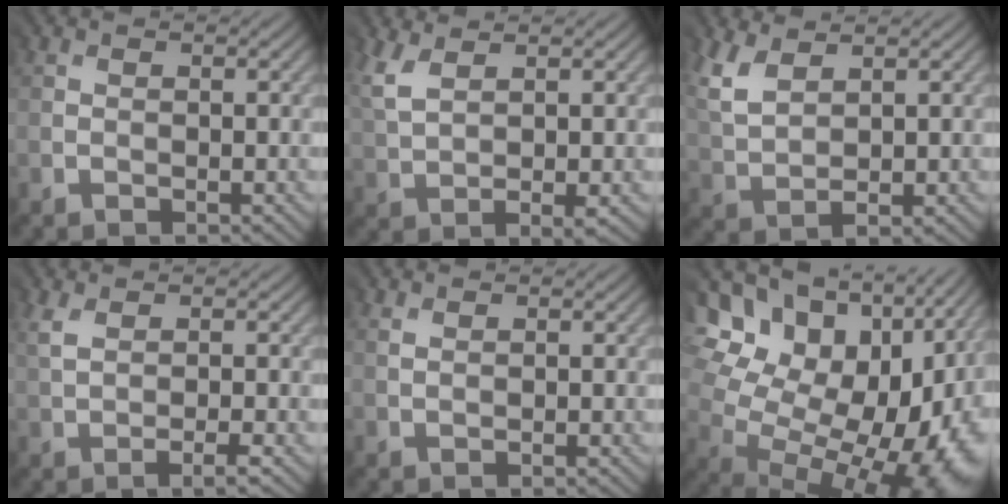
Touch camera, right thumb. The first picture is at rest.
{"total": 5.4, "force": [2.9, 2.1, 4.0], "torque": [-0.109, -0.002, 0.065]}
{"total": 6.2, "force": [4.3, 2.7, 3.6], "torque": [-0.111, 0.009, 0.090]}
{"total": 2.6, "force": [0.7, 0.4, 2.5], "torque": [-0.056, 0.003, 0.012]}
{"total": 1.2, "force": [1.0, 0.1, 0.7], "torque": [-0.017, 0.001, 0.021]}
{"total": 19.2, "force": [1.1, 13.6, 13.5], "torque": [-0.199, 0.013, 0.034]}